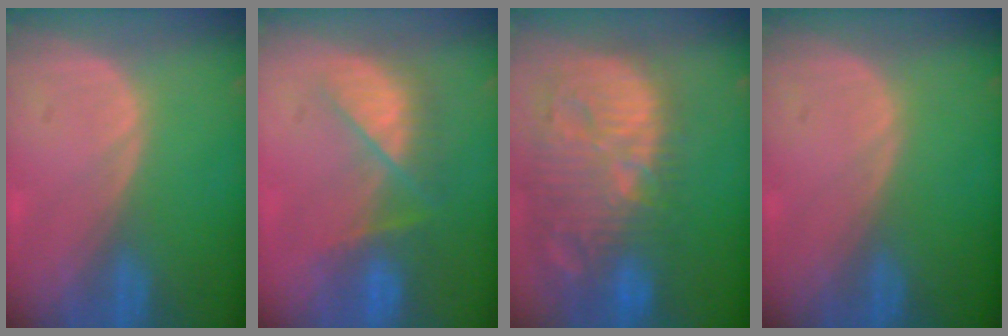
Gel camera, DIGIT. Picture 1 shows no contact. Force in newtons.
{"total": 7.2, "press": 7.0, "slide": 1.6}
{"total": 14.7, "press": 12.7, "slide": 7.3}
{"total": 0.0}